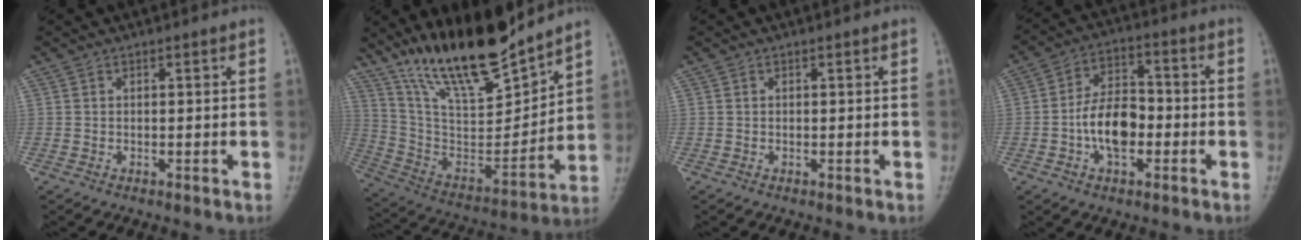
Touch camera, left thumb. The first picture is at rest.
{"total": 20.9, "force": [16.5, 5.2, 11.7], "torque": [-0.168, -0.091, 0.304]}
{"total": 0.0}
{"total": 10.1, "force": [-2.4, 6.0, 7.8], "torque": [-0.115, 0.028, -0.052]}